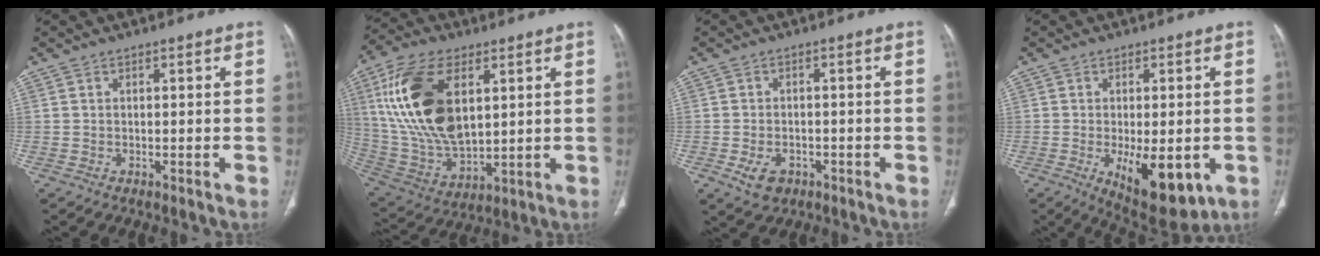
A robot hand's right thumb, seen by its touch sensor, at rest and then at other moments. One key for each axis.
{"total": 21.5, "fx": 6.0, "fy": 11.5, "fz": 17.1, "tx": -0.333, "ty": -0.020, "tz": 0.119}
{"total": 4.7, "fx": -2.0, "fy": 3.3, "fz": 2.7, "tx": -0.044, "ty": 0.008, "tz": -0.025}
{"total": 13.0, "fx": -3.7, "fy": 5.7, "fz": 11.1, "tx": -0.148, "ty": -0.013, "tz": -0.036}